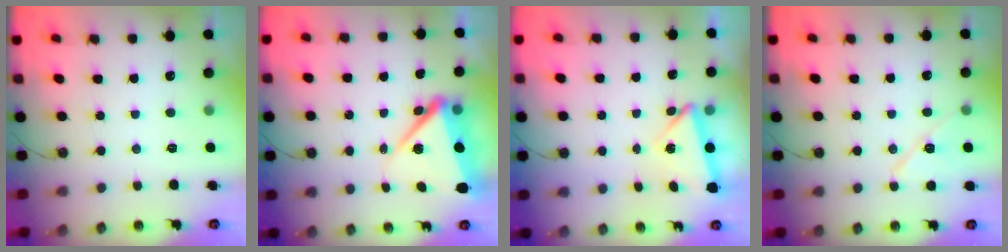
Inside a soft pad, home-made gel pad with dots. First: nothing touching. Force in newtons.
{"total": 9.7, "press": 9.6, "slide": 1.6}
{"total": 4.0, "press": 3.9, "slide": 0.7}
{"total": 9.9, "press": 9.8, "slide": 1.5}